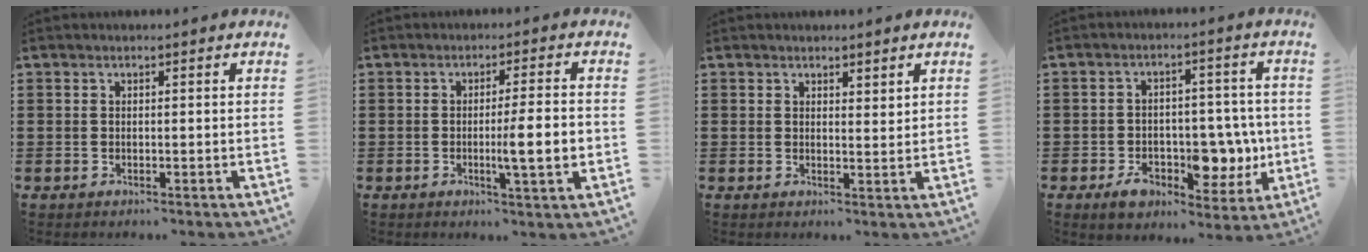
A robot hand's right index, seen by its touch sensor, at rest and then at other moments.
{"total": 6.5, "force": [-1.1, 0.4, 6.4], "torque": [-0.097, -0.008, -0.022]}
{"total": 1.6, "force": [1.5, 0.5, 0.1], "torque": [-0.005, 0.005, 0.030]}
{"total": 10.1, "force": [-2.4, 7.2, 6.6], "torque": [-0.084, 0.013, -0.032]}